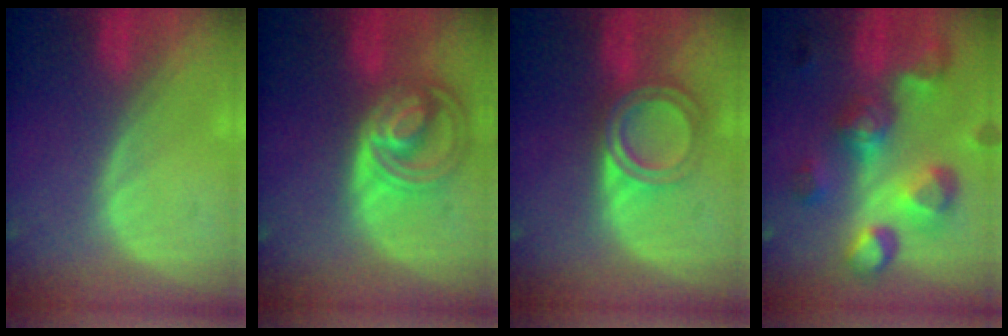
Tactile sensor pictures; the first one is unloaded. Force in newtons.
{"total": 8.7, "press": 7.5, "slide": 4.4}
{"total": 6.4, "press": 5.4, "slide": 3.4}
{"total": 11.3, "press": 10.1, "slide": 5.1}